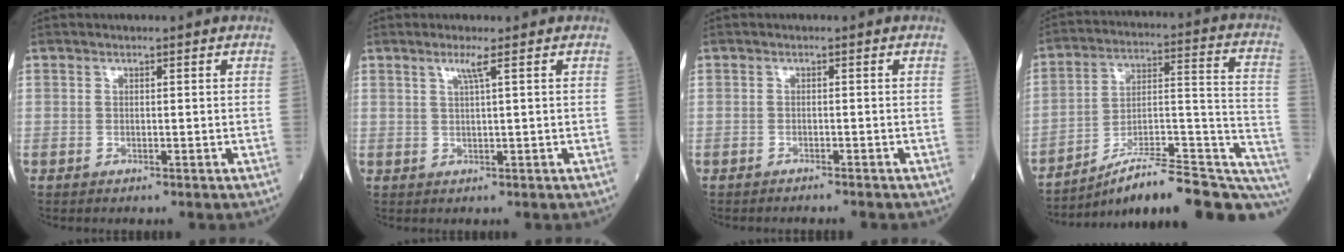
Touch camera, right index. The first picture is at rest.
{"total": 2.0, "force": [1.0, -0.7, 1.7], "torque": [-0.038, -0.003, 0.022]}
{"total": 2.1, "force": [-2.1, 0.1, 0.4], "torque": [-0.008, -0.002, -0.026]}
{"total": 23.1, "force": [-18.5, 3.3, 13.5], "torque": [-0.120, 0.041, -0.272]}